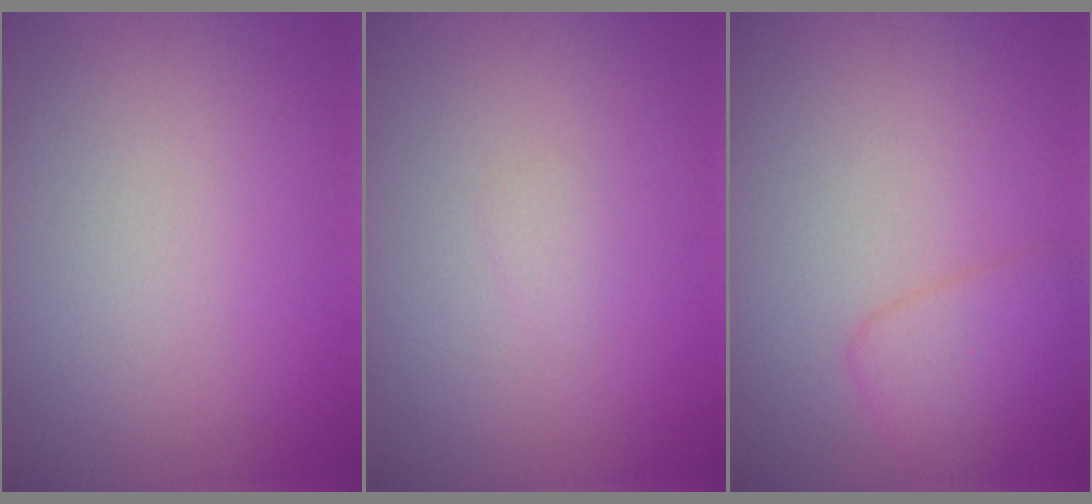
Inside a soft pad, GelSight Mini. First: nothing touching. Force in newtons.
{"total": 0.6, "press": 0.6, "slide": 0.1}
{"total": 2.9, "press": 2.9, "slide": 0.1}